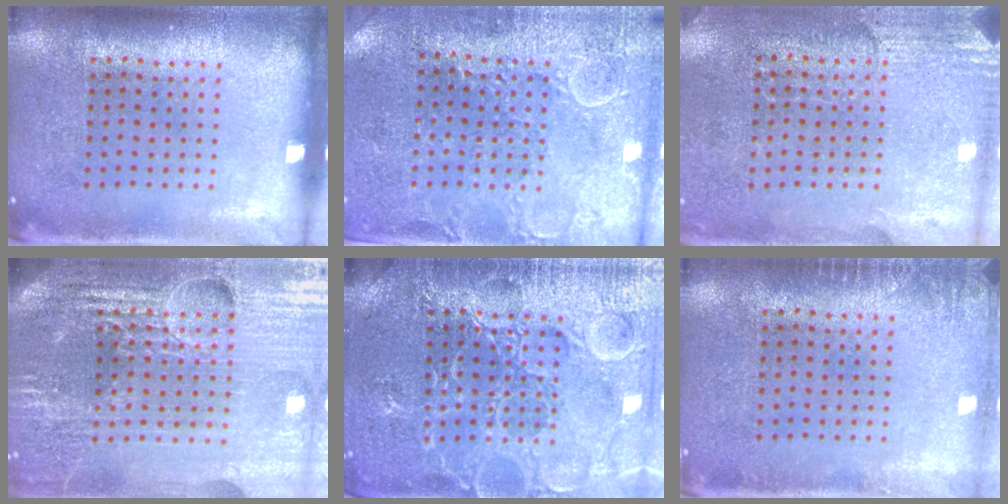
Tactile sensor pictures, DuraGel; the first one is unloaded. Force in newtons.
{"total": 2.8, "press": 2.7, "slide": 0.8}
{"total": 2.8, "press": 2.5, "slide": 1.3}
{"total": 6.0, "press": 5.4, "slide": 2.6}
{"total": 6.8, "press": 6.7, "slide": 1.0}
{"total": 1.4, "press": 1.3, "slide": 0.2}